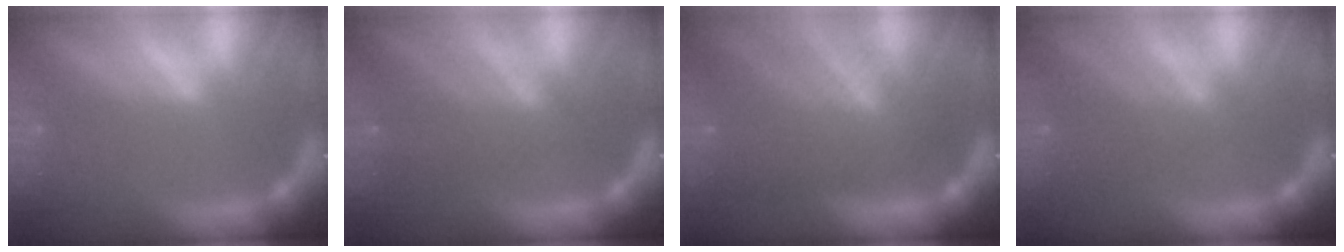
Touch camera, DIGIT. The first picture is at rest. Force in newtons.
{"total": 5.0}
{"total": 8.5}
{"total": 4.1}